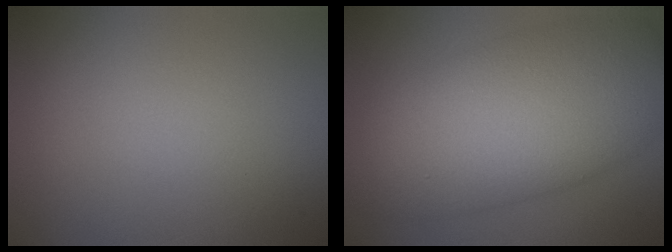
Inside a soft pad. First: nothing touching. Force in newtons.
{"total": 12.2, "press": 12.2, "slide": 0.4}